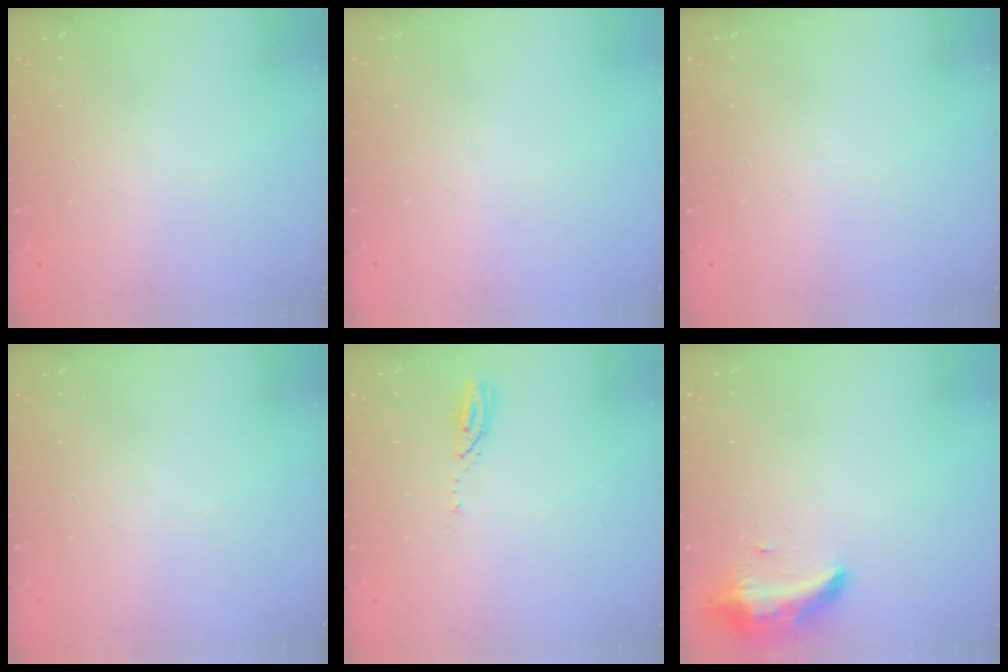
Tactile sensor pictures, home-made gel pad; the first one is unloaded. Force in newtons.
{"total": 0.0}
{"total": 0.0}
{"total": 0.0}
{"total": 3.5, "press": 3.4, "slide": 0.3}
{"total": 8.8, "press": 8.8, "slide": 0.6}